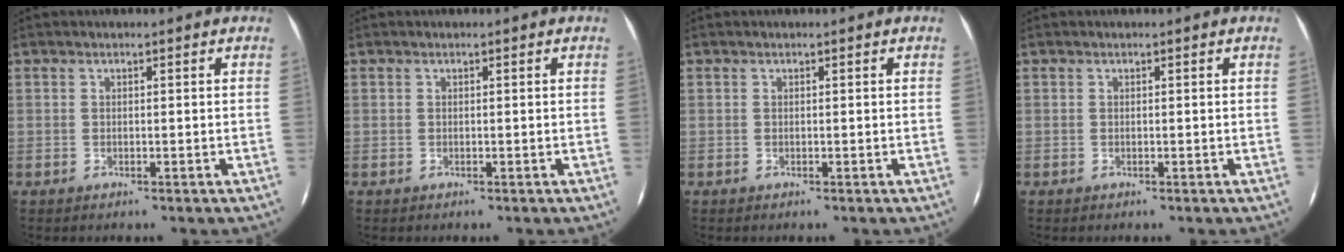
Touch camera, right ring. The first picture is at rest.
{"total": 0.0}
{"total": 0.0}
{"total": 0.0}